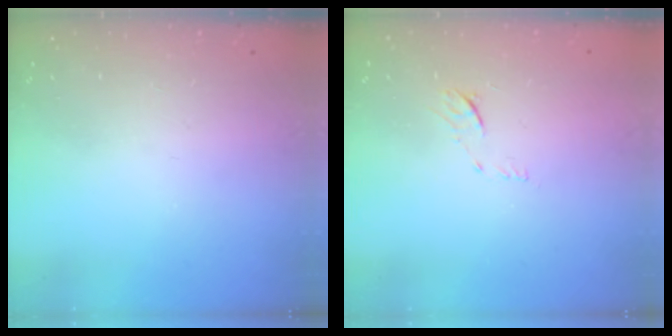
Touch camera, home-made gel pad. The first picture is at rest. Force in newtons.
{"total": 6.2, "press": 6.1, "slide": 0.7}